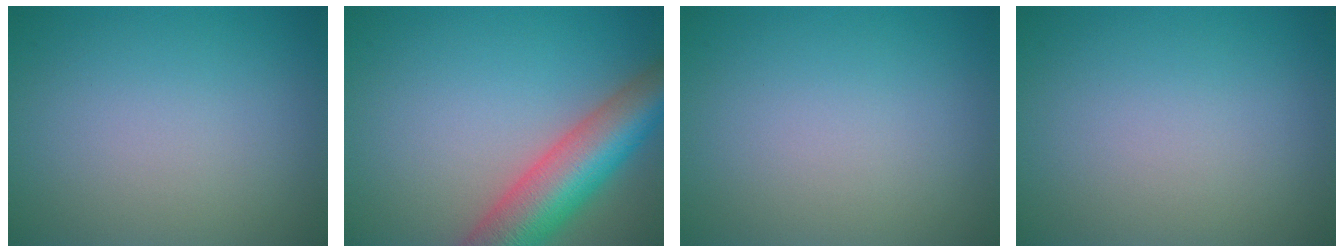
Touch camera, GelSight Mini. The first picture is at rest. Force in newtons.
{"total": 9.1, "press": 9.1, "slide": 0.5}
{"total": 0.0}
{"total": 0.0}